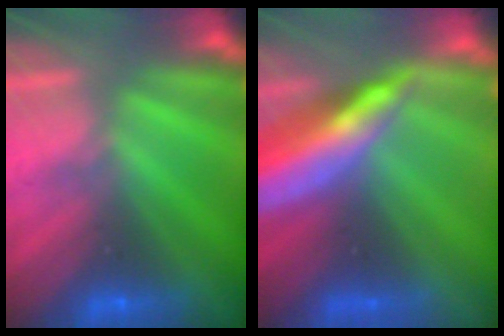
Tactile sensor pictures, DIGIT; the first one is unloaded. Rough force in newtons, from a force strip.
{"total": 9.0}